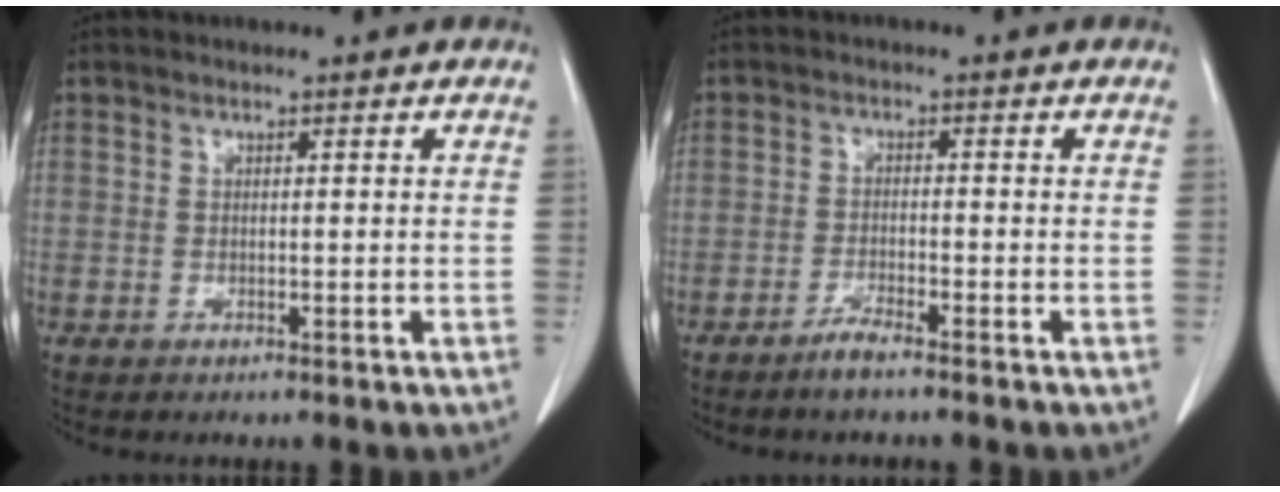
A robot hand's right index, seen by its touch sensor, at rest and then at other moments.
{"total": 2.6, "force": [-2.2, -0.2, 1.5], "torque": [-0.035, -0.003, -0.045]}